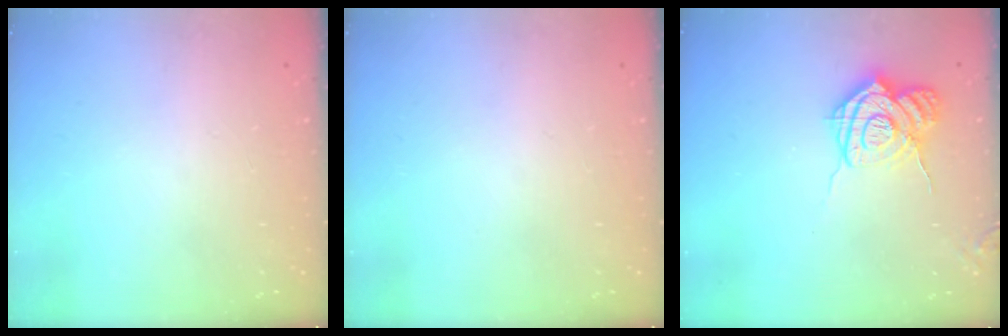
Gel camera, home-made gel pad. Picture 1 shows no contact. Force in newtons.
{"total": 0.0}
{"total": 13.5, "press": 13.4, "slide": 1.4}